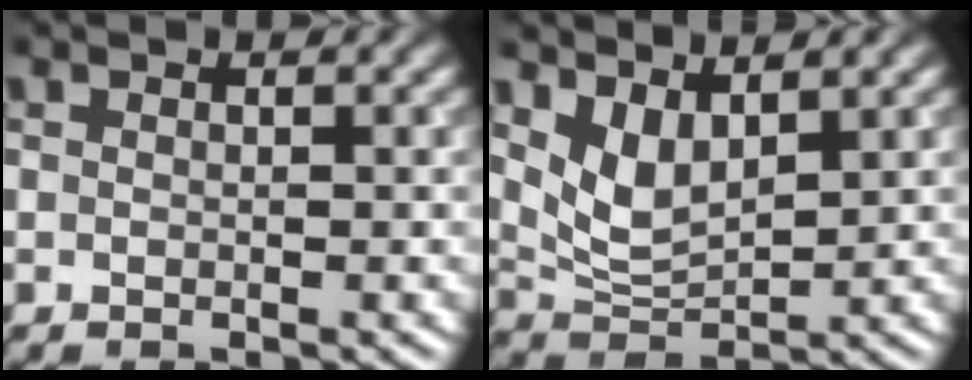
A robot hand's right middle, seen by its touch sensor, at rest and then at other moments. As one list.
[{"total": 3.8, "force": [2.0, 1.8, 2.6], "torque": [-0.063, -0.010, 0.046]}]